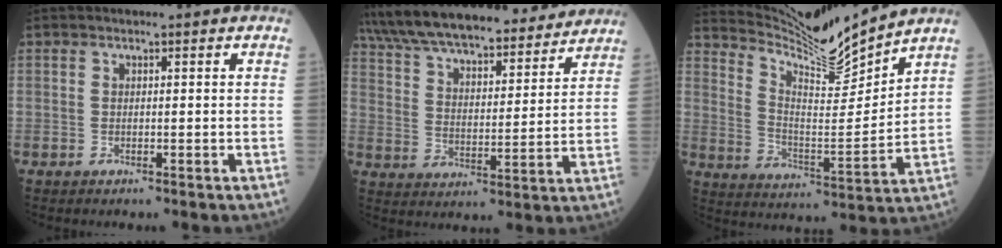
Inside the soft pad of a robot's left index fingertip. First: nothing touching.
{"total": 26.7, "force": [23.8, 6.2, 10.4], "torque": [-0.188, 0.015, 0.341]}
{"total": 11.7, "force": [11.5, -1.3, 1.7], "torque": [-0.048, -0.023, 0.211]}